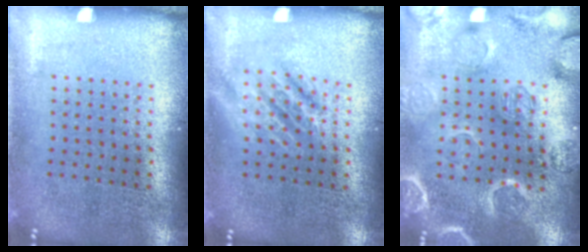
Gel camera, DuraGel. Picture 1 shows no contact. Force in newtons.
{"total": 1.2, "press": 1.2, "slide": 0.2}
{"total": 3.1, "press": 3.0, "slide": 0.6}